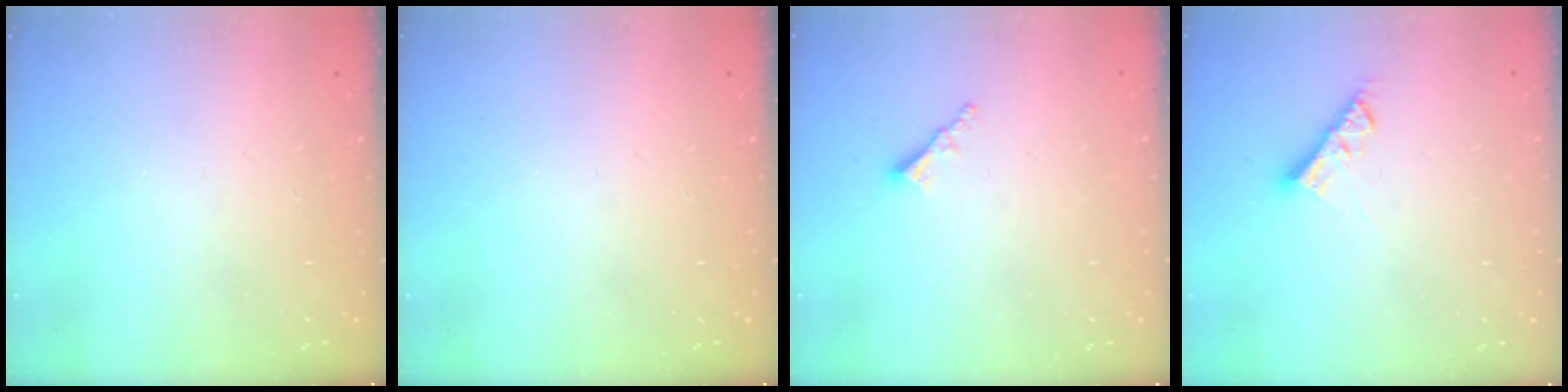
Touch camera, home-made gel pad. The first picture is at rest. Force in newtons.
{"total": 0.0}
{"total": 2.5, "press": 2.5, "slide": 0.3}
{"total": 6.1, "press": 6.1, "slide": 0.4}